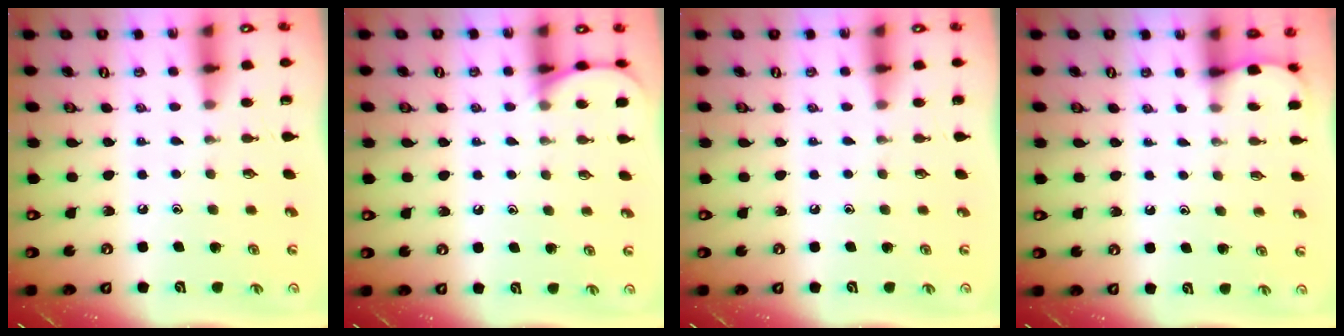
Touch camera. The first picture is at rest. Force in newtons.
{"total": 5.7, "press": 5.7, "slide": 0.6}
{"total": 0.0}
{"total": 1.3, "press": 1.3, "slide": 0.1}